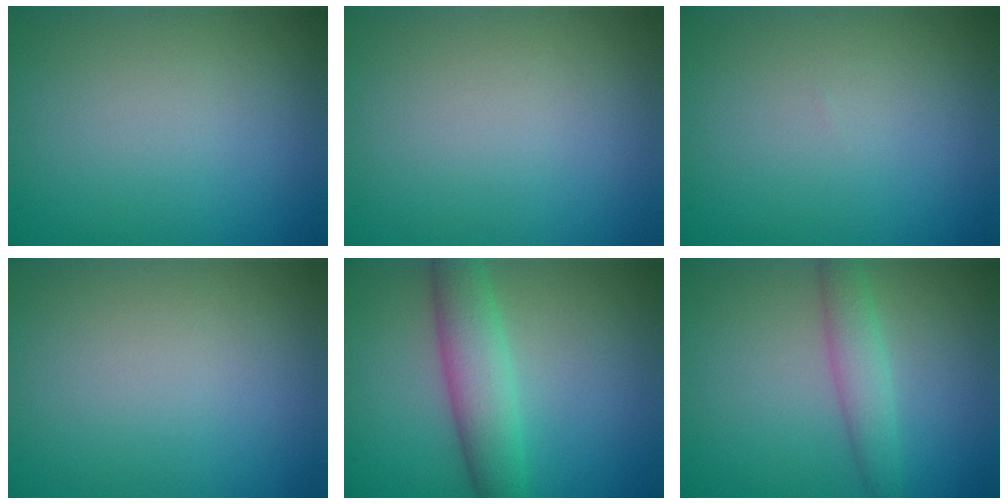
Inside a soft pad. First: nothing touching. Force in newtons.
{"total": 0.0}
{"total": 0.0}
{"total": 0.0}
{"total": 4.8, "press": 4.8, "slide": 0.1}
{"total": 2.6, "press": 2.6, "slide": 0.1}